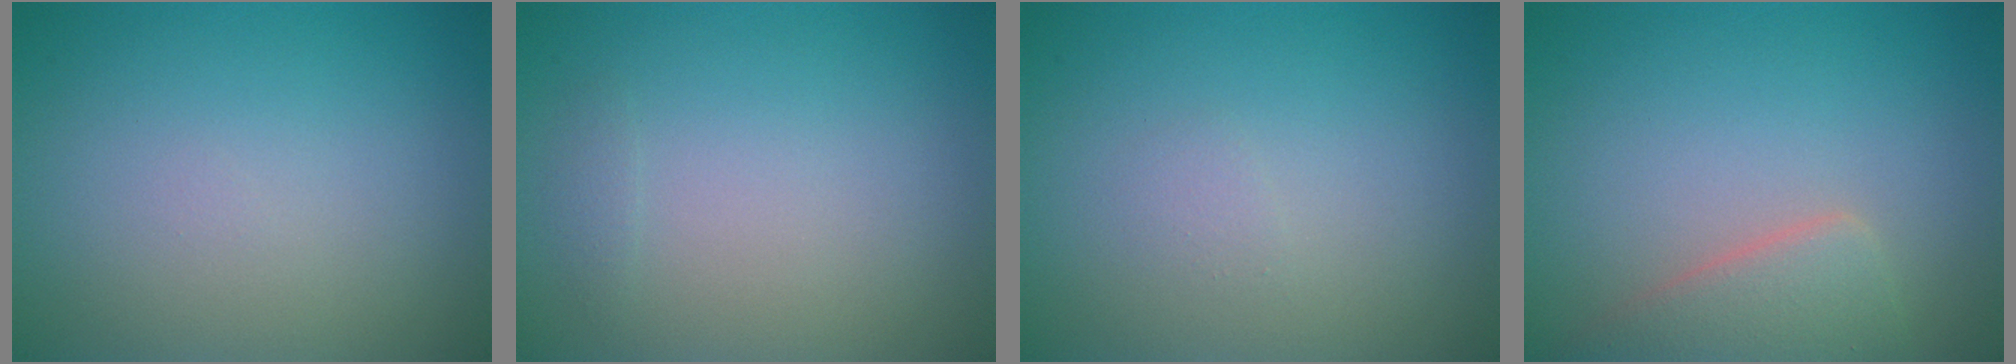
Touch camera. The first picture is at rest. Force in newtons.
{"total": 0.6, "press": 0.6, "slide": 0.0}
{"total": 0.6, "press": 0.6, "slide": 0.0}
{"total": 3.6, "press": 3.5, "slide": 0.2}